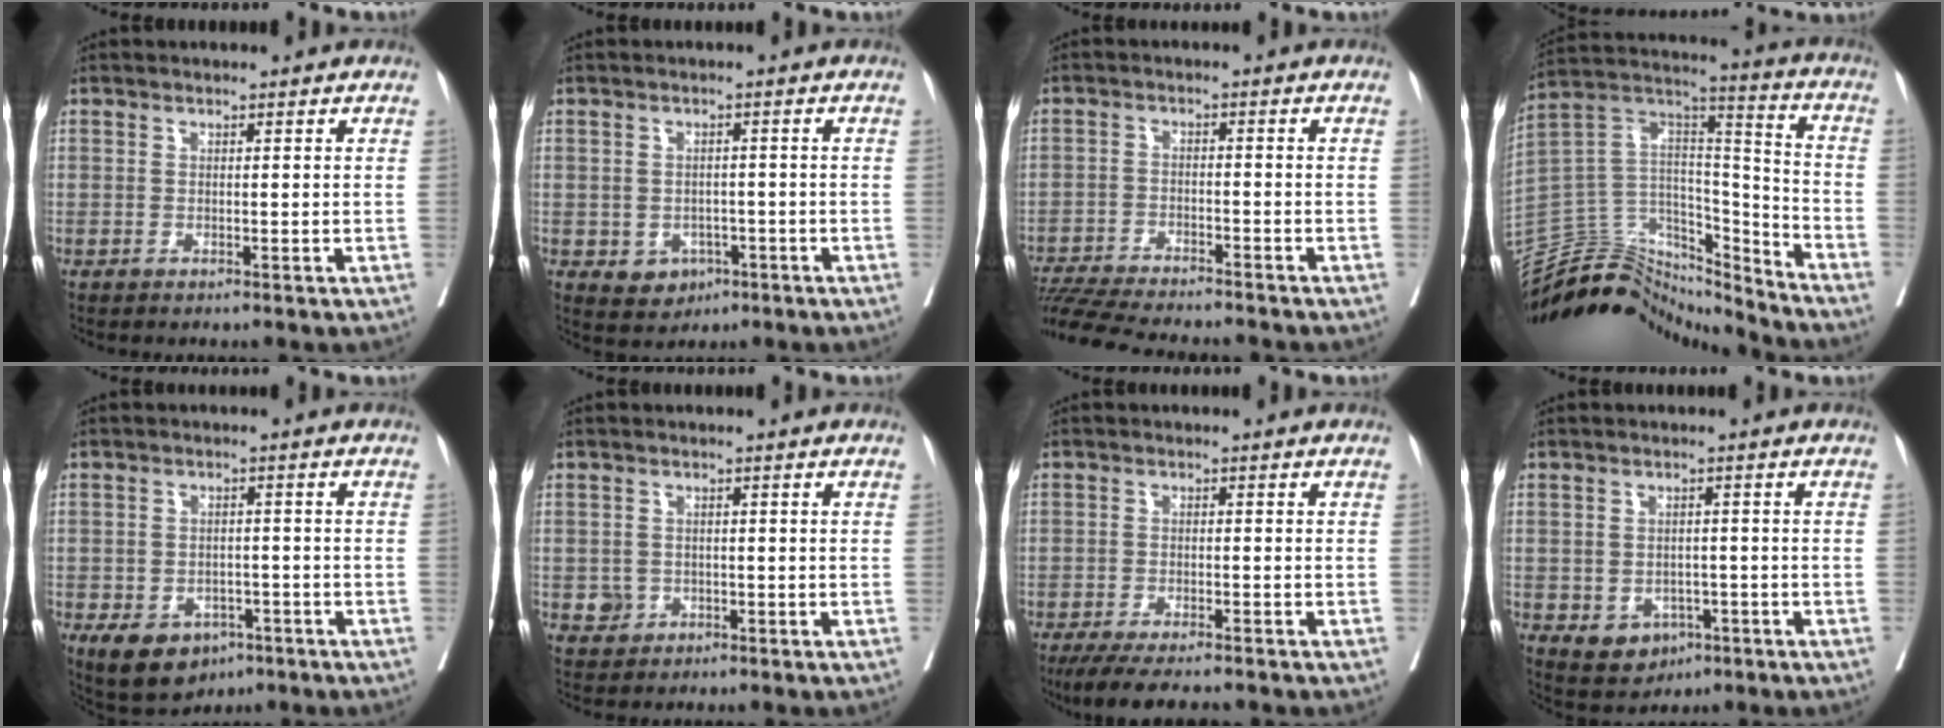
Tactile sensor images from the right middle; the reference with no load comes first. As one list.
[{"total": 4.0, "force": [-1.6, 3.3, 1.6], "torque": [-0.018, 0.003, -0.013]}, {"total": 14.3, "force": [-13.1, 1.4, 5.8], "torque": [-0.100, -0.019, -0.199]}, {"total": 19.5, "force": [-18.5, 5.6, 2.7], "torque": [-0.055, 0.081, -0.308]}, {"total": 8.0, "force": [-4.4, 5.4, 4.0], "torque": [-0.063, 0.005, -0.059]}, {"total": 2.1, "force": [-0.6, 2.0, 0.4], "torque": [0.000, 0.006, -0.004]}, {"total": 9.2, "force": [-7.8, 1.5, 4.6], "torque": [-0.062, -0.015, -0.120]}, {"total": 5.0, "force": [-2.0, 4.0, 2.3], "torque": [-0.031, 0.001, -0.018]}]